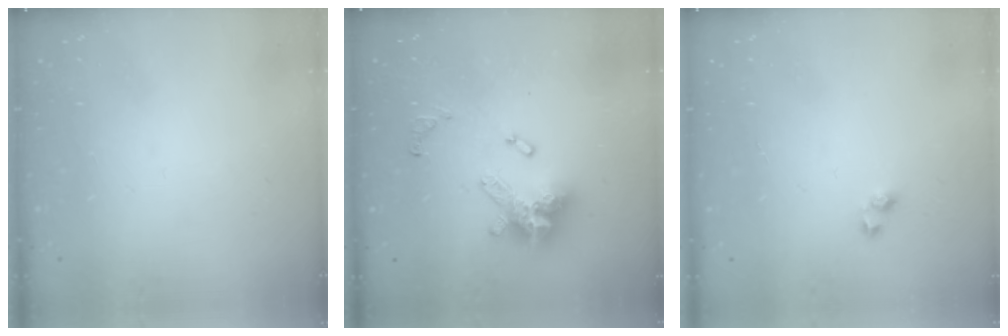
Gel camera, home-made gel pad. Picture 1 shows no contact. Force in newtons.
{"total": 15.2, "press": 15.1, "slide": 1.3}
{"total": 2.4, "press": 2.0, "slide": 1.3}